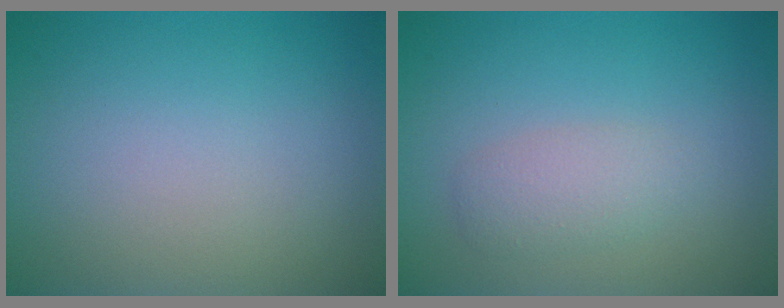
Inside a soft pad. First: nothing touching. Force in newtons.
{"total": 2.1, "press": 2.1, "slide": 0.1}